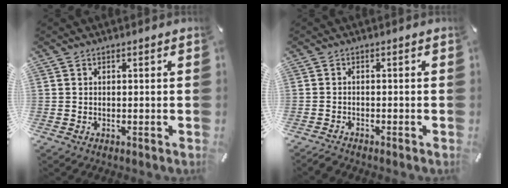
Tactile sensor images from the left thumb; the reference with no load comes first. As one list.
[{"total": 1.6, "force": [-1.6, 0.2, 0.2], "torque": [-0.011, 0.004, -0.035]}]